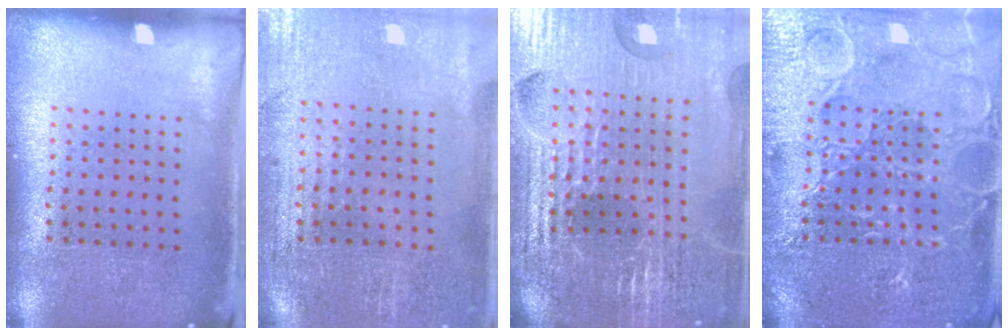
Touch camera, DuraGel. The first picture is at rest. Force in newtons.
{"total": 0.6, "press": 0.5, "slide": 0.4}
{"total": 5.3, "press": 4.8, "slide": 2.1}
{"total": 6.5, "press": 6.4, "slide": 0.9}